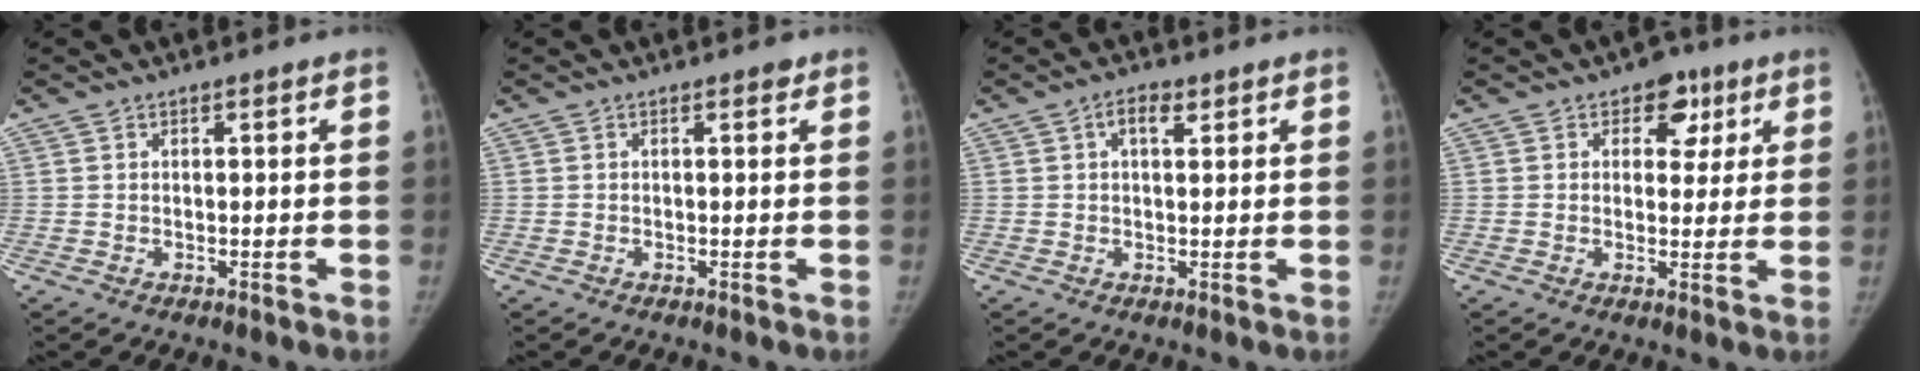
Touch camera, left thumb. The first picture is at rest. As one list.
[{"total": 0.6, "force": [0.4, 0.4, 0.3], "torque": [-0.001, -0.002, 0.003]}, {"total": 3.3, "force": [1.5, 1.7, 2.4], "torque": [-0.030, 0.001, 0.023]}, {"total": 6.1, "force": [2.8, 4.5, 3.0], "torque": [0.006, -0.005, 0.032]}]